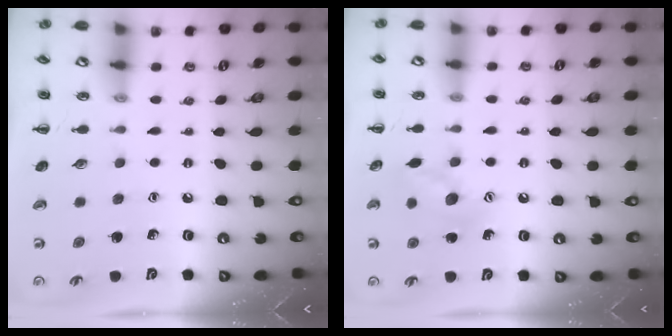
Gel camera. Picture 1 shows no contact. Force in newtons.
{"total": 10.7, "press": 10.6, "slide": 1.8}